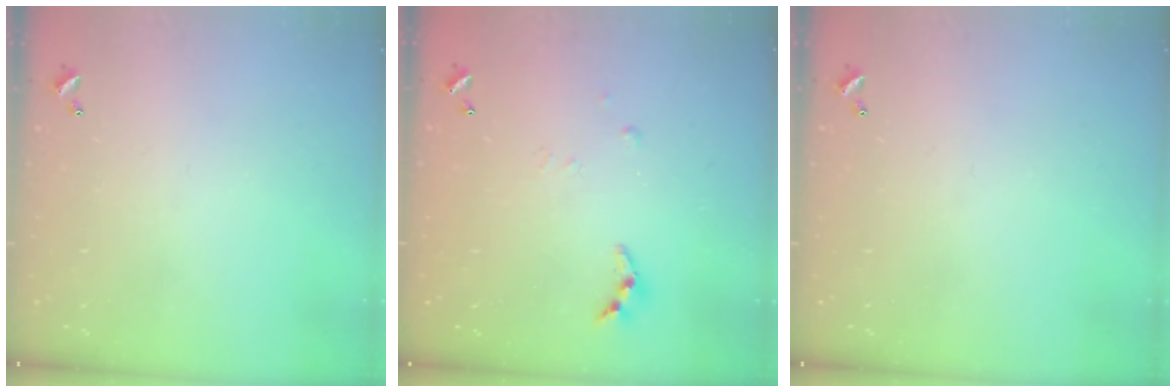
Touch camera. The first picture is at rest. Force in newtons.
{"total": 4.3, "press": 4.3, "slide": 0.4}
{"total": 0.0}